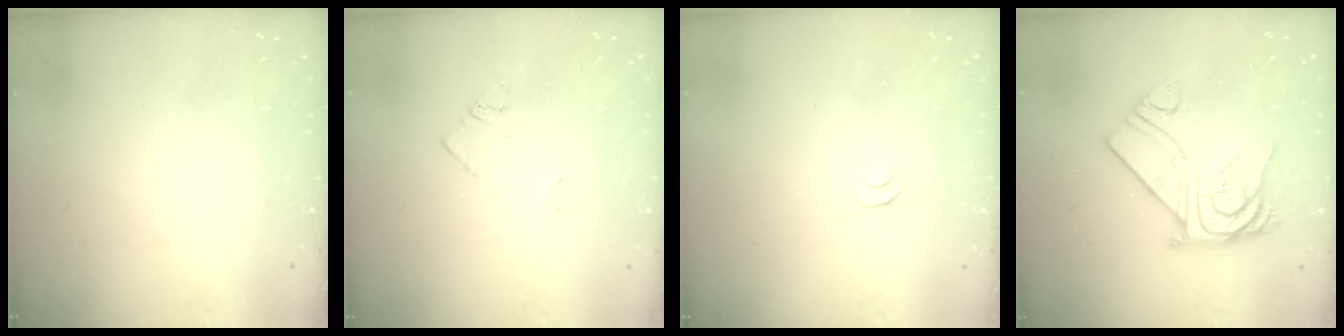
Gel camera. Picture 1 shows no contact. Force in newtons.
{"total": 3.8, "press": 3.8, "slide": 0.5}
{"total": 4.1, "press": 4.0, "slide": 0.6}
{"total": 15.9, "press": 15.9, "slide": 1.4}